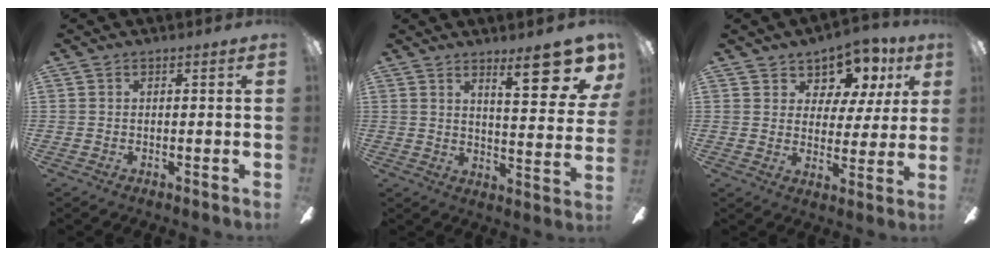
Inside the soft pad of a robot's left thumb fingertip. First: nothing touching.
{"total": 14.1, "force": [8.7, 3.5, 10.5], "torque": [-0.129, -0.056, 0.130]}
{"total": 9.2, "force": [6.6, 5.7, 3.0], "torque": [-0.057, -0.045, 0.125]}